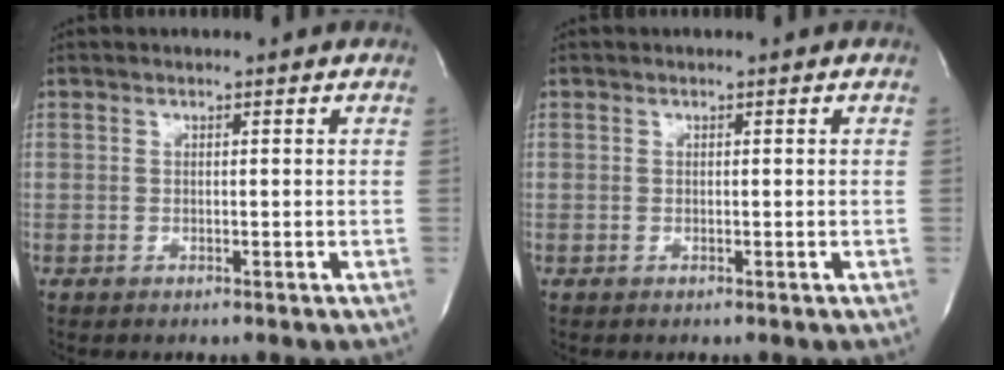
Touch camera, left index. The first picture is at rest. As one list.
[{"total": 0.0}]